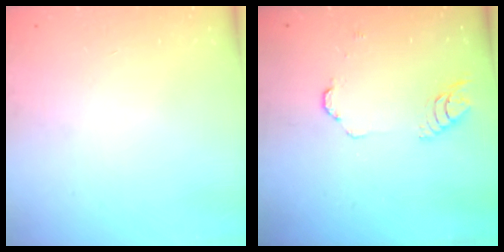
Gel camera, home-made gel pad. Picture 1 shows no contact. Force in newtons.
{"total": 3.9, "press": 3.9, "slide": 0.4}